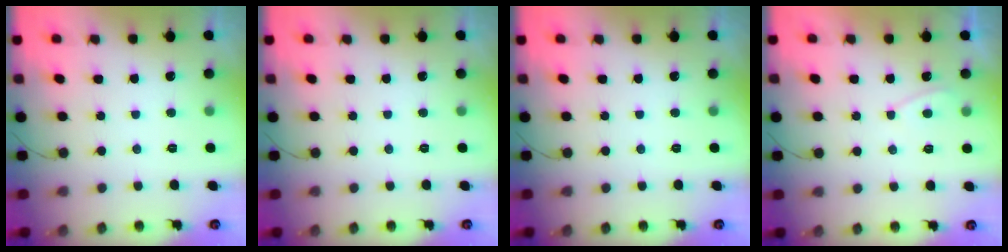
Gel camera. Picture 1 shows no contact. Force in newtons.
{"total": 0.0}
{"total": 0.0}
{"total": 2.9, "press": 2.9, "slide": 0.3}